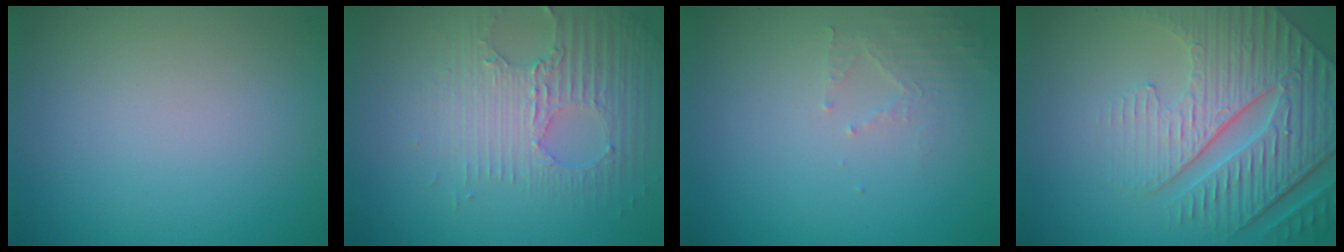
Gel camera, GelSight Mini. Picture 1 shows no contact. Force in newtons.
{"total": 3.5, "press": 3.4, "slide": 1.1}
{"total": 1.7, "press": 1.7, "slide": 0.3}
{"total": 6.9, "press": 5.6, "slide": 4.0}